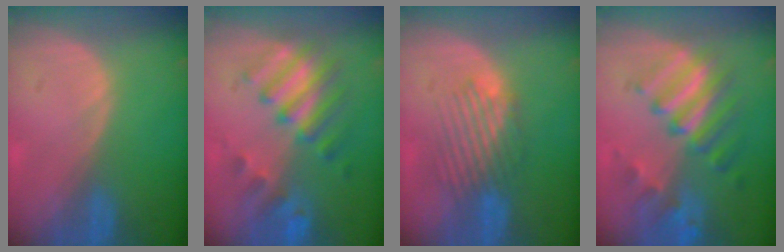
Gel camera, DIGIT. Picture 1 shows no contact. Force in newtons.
{"total": 7.9, "press": 7.6, "slide": 1.9}
{"total": 5.4, "press": 5.1, "slide": 1.7}
{"total": 9.6, "press": 8.2, "slide": 4.9}